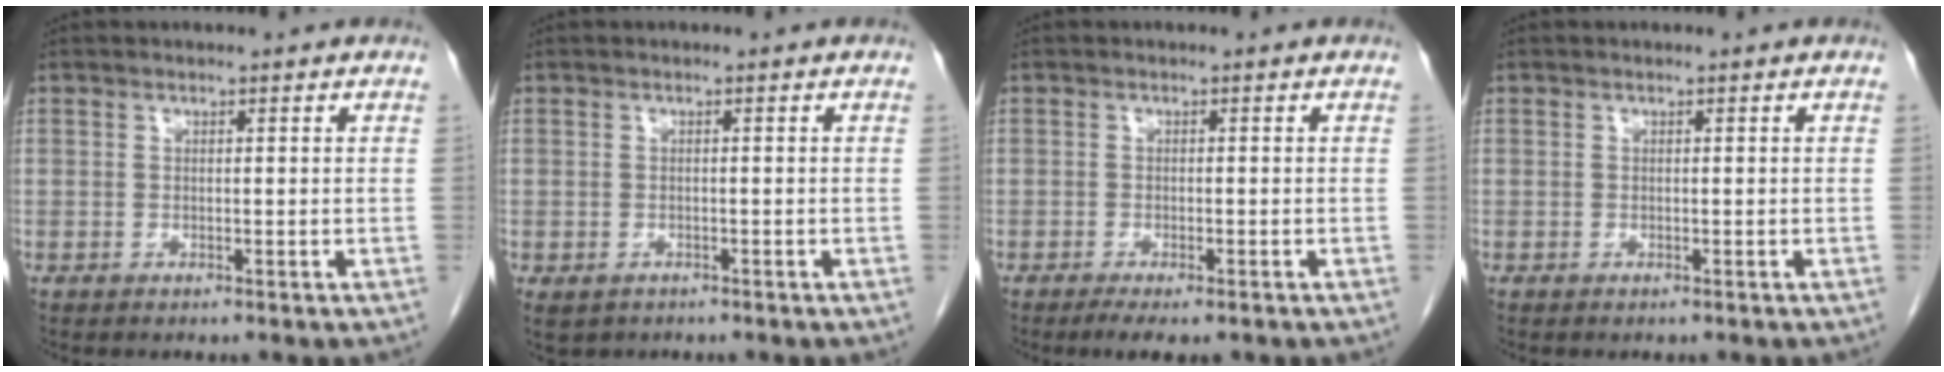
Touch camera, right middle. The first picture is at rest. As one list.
[{"total": 2.8, "force": [-1.8, 1.9, 0.9], "torque": [-0.019, -0.003, -0.022]}, {"total": 4.1, "force": [-2.9, 1.0, 2.6], "torque": [-0.039, -0.010, -0.041]}, {"total": 0.0}]